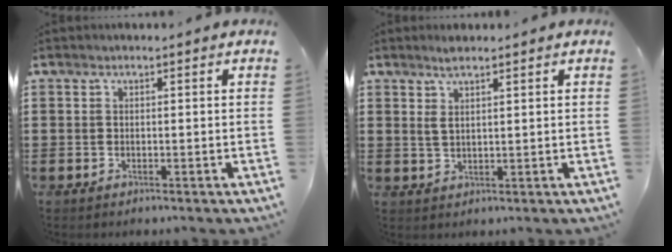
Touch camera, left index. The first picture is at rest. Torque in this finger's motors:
{"motor_torque": [0.61, -0.56, 0.09, 0.08]}